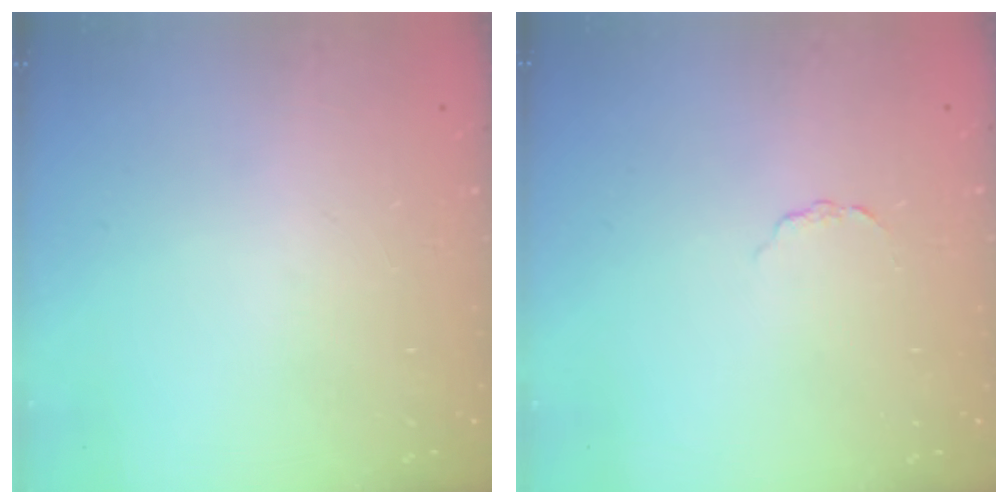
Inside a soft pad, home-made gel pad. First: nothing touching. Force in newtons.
{"total": 1.5, "press": 1.5, "slide": 0.2}